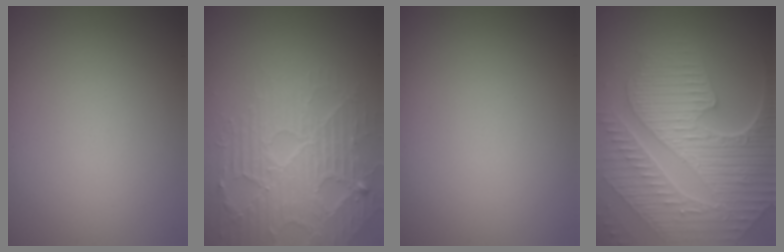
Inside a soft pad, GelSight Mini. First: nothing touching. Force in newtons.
{"total": 4.4, "press": 4.3, "slide": 0.8}
{"total": 0.0}
{"total": 9.7, "press": 6.6, "slide": 7.0}